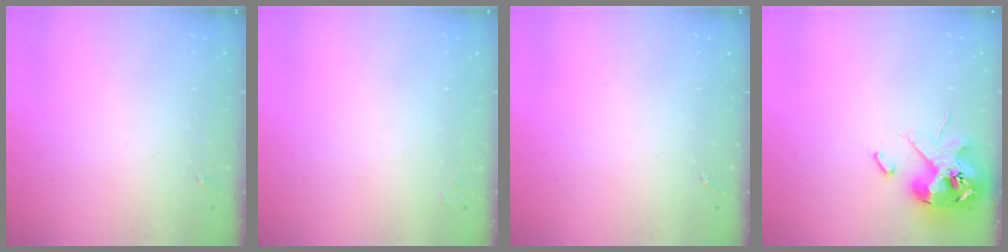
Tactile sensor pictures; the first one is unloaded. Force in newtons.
{"total": 2.0, "press": 2.0, "slide": 0.3}
{"total": 0.0}
{"total": 14.7, "press": 14.5, "slide": 2.1}